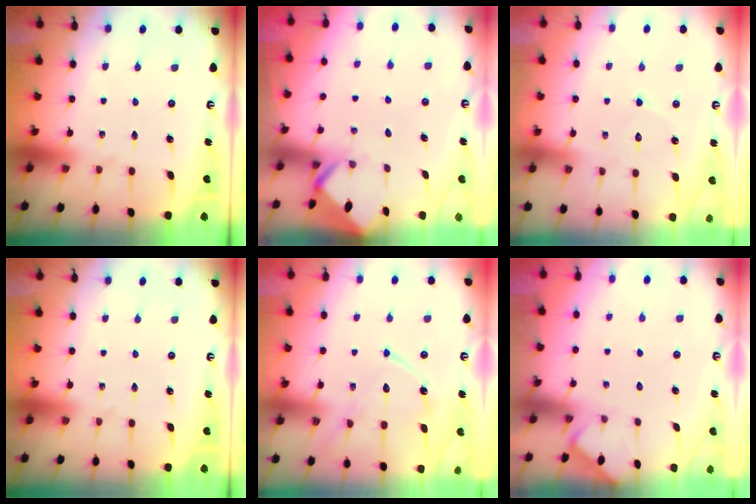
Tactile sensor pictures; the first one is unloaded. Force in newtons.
{"total": 4.0, "press": 4.0, "slide": 0.3}
{"total": 5.0, "press": 5.0, "slide": 0.5}
{"total": 0.0}
{"total": 13.1, "press": 13.1, "slide": 1.1}
{"total": 1.9, "press": 1.9, "slide": 0.3}